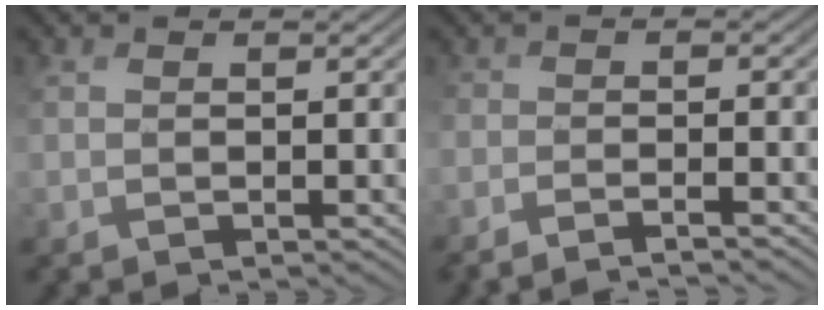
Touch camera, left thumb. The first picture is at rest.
{"total": 3.7, "force": [-3.6, 0.0, 1.0], "torque": [-0.016, 0.002, -0.064]}